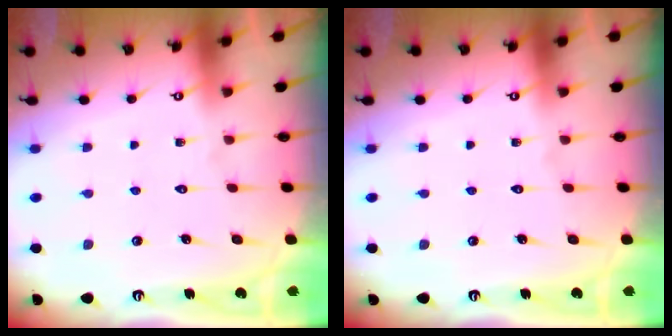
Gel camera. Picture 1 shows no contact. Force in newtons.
{"total": 0.0}